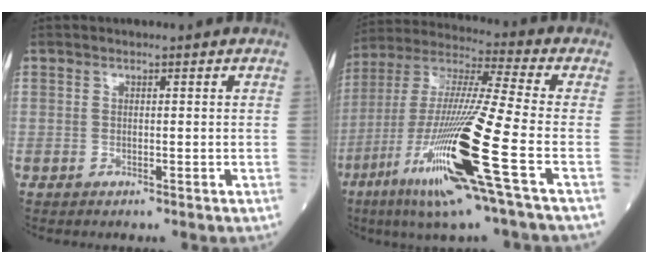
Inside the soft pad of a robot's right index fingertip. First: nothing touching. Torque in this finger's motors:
{"motor_torque": [1.30, -0.84, 1.05, 0.21]}